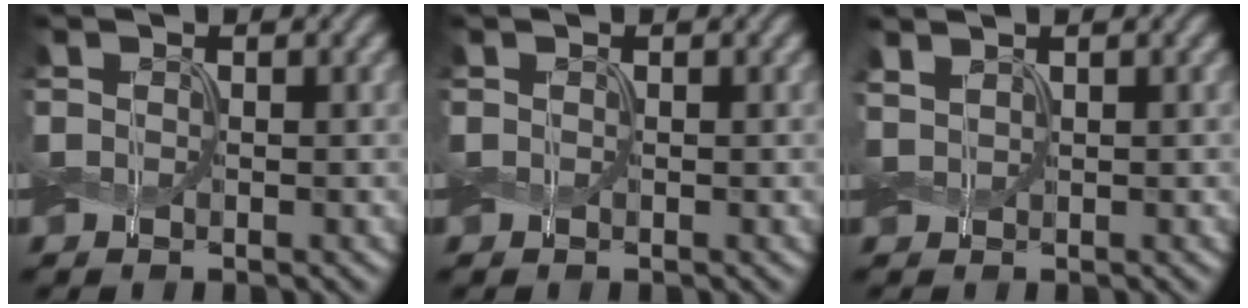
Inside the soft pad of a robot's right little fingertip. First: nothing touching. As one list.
[{"total": 0.0}, {"total": 1.0, "force": [0.8, 0.3, 0.5], "torque": [-0.012, 0.006, 0.017]}]